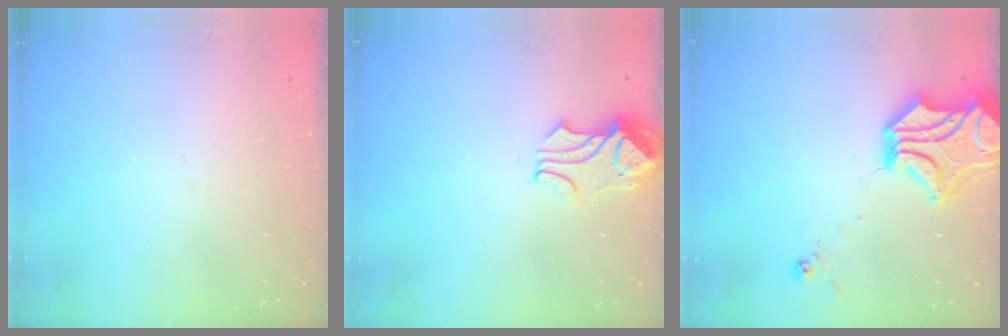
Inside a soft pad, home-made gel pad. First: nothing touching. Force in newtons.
{"total": 2.1, "press": 2.0, "slide": 0.7}
{"total": 7.1, "press": 6.7, "slide": 2.4}